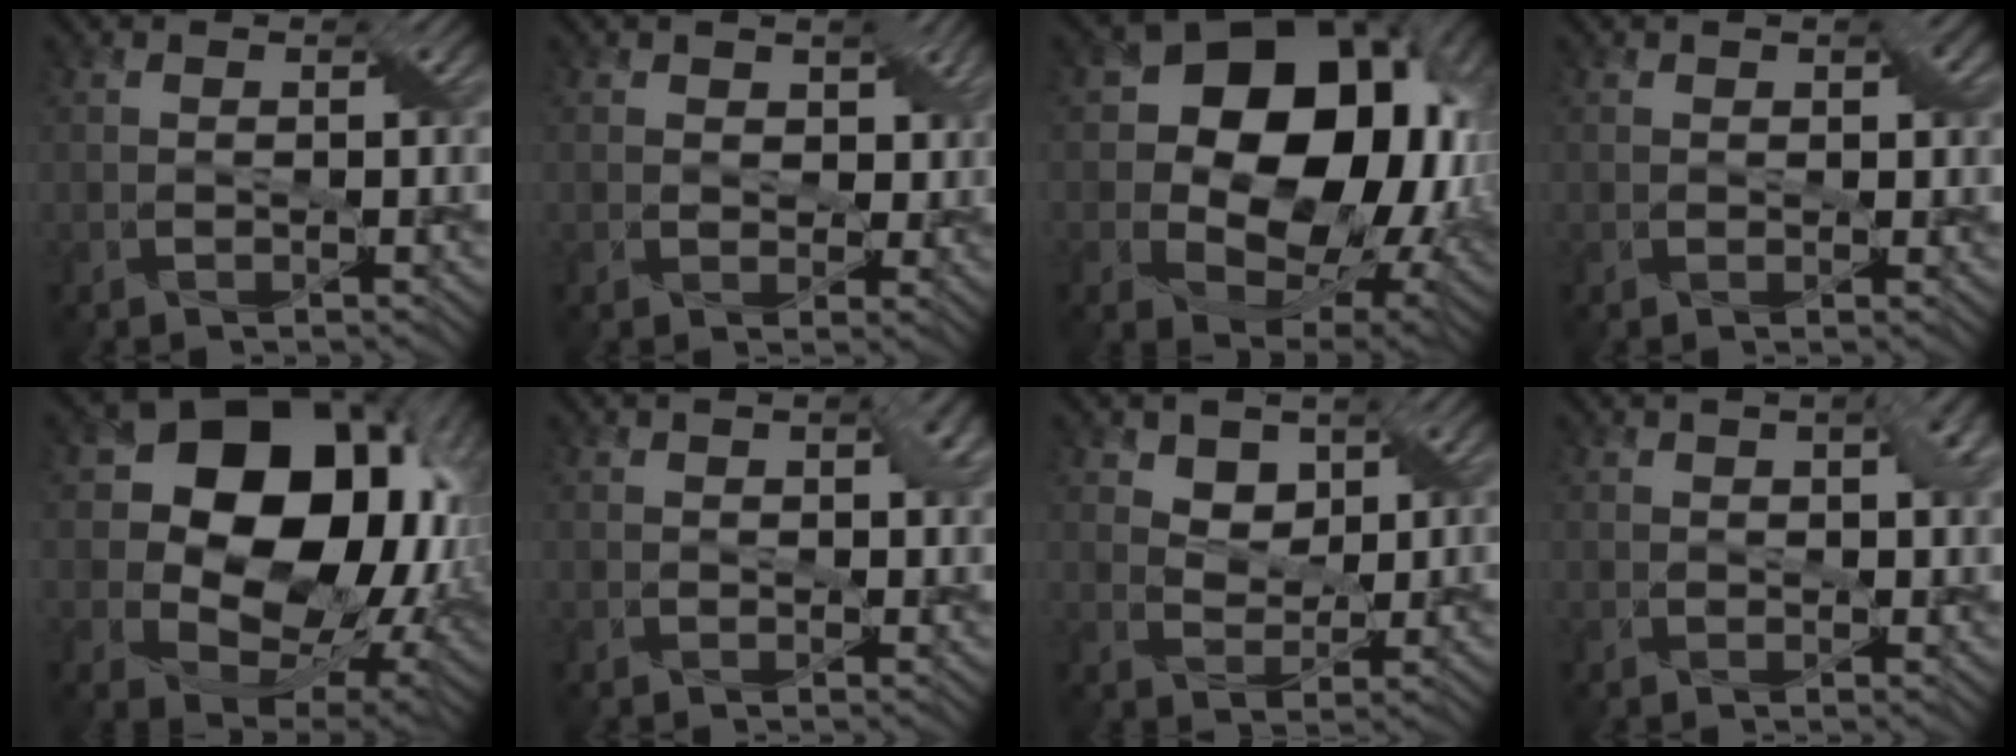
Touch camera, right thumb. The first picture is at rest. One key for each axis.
{"total": 4.1, "fx": 1.3, "fy": 3.3, "fz": 2.2, "tx": -0.034, "ty": 0.008, "tz": 0.007}
{"total": 15.7, "fx": 2.0, "fy": 11.1, "fz": 10.9, "tx": -0.164, "ty": -0.009, "tz": 0.040}
{"total": 1.3, "fx": 0.4, "fy": 1.0, "fz": 0.7, "tx": -0.006, "ty": 0.001, "tz": 0.005}
{"total": 16.7, "fx": 3.1, "fy": 12.4, "fz": 10.8, "tx": -0.183, "ty": -0.012, "tz": 0.071}
{"total": 2.3, "fx": 0.8, "fy": 1.4, "fz": 1.6, "tx": -0.021, "ty": 0.000, "tz": 0.009}
{"total": 3.7, "fx": 2.6, "fy": 2.3, "fz": 1.5, "tx": -0.039, "ty": -0.013, "tz": 0.047}
{"total": 3.7, "fx": 1.3, "fy": 1.9, "fz": 2.9, "tx": -0.041, "ty": 0.006, "tz": 0.017}